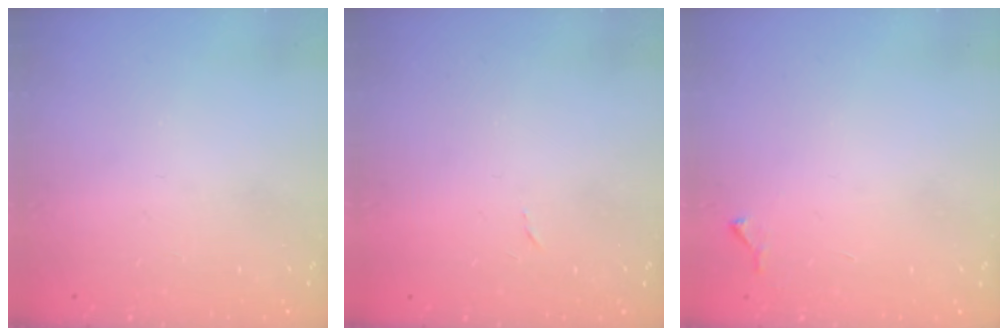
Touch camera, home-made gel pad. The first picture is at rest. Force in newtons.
{"total": 2.4, "press": 2.4, "slide": 0.4}
{"total": 4.4, "press": 4.4, "slide": 0.7}